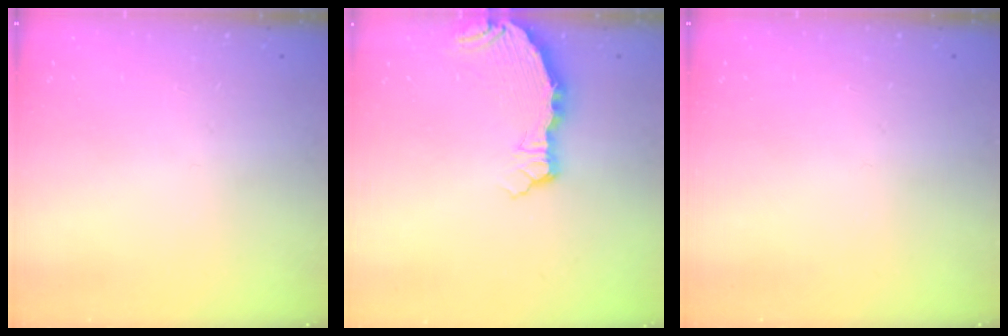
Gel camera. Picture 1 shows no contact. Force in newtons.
{"total": 5.7, "press": 5.4, "slide": 2.0}
{"total": 0.0}